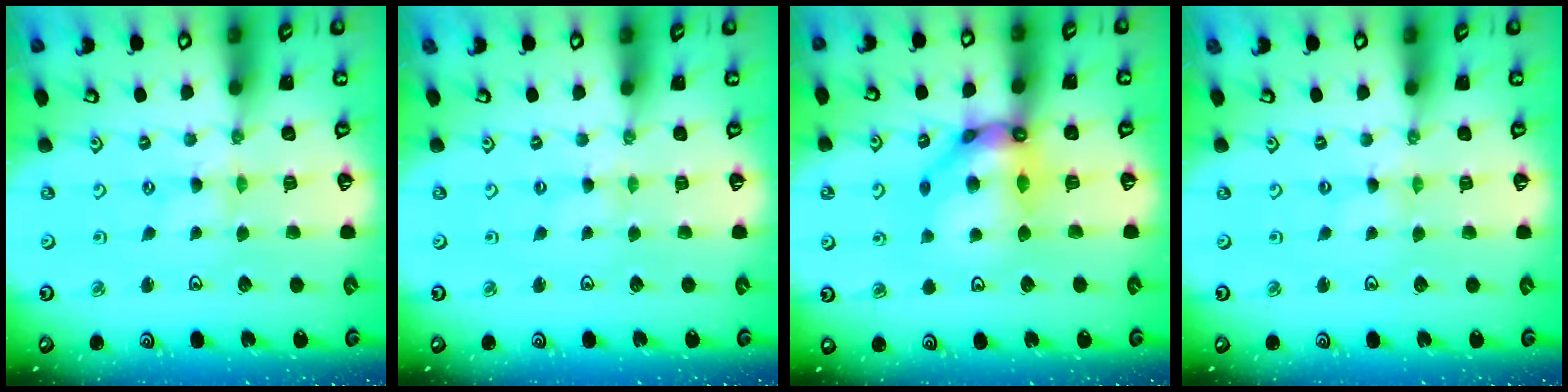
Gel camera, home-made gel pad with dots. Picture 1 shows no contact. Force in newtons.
{"total": 1.3, "press": 1.3, "slide": 0.3}
{"total": 13.7, "press": 13.6, "slide": 1.5}
{"total": 0.0}